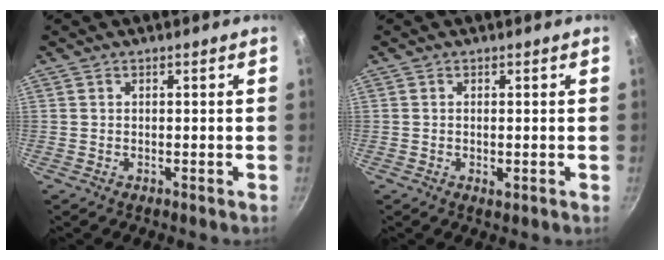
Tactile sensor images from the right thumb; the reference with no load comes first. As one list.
[{"total": 1.4, "force": [-0.2, 0.6, 1.2], "torque": [-0.021, -0.002, -0.003]}]